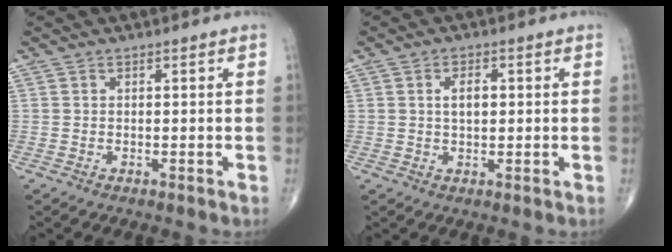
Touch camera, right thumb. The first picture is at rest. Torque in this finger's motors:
{"motor_torque": [0.37, 0.73, 0.39, 0.42, 0.00]}